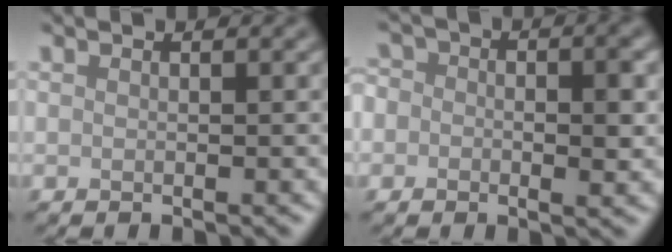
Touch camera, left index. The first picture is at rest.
{"total": 4.3, "force": [-0.2, 3.0, 3.1], "torque": [-0.015, 0.005, -0.016]}